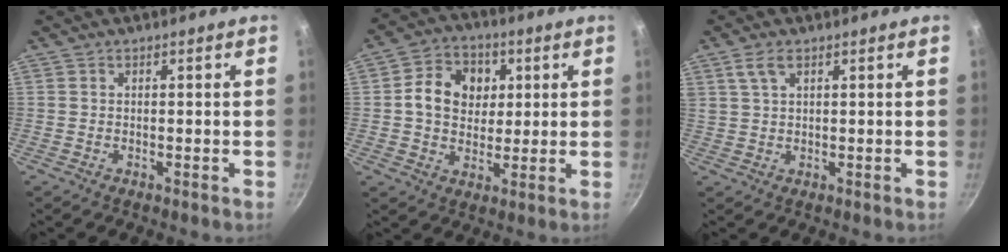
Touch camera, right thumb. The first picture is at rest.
{"total": 10.7, "force": [2.2, 8.7, 5.8], "torque": [-0.069, 0.005, 0.026]}
{"total": 3.5, "force": [1.8, 1.7, 2.4], "torque": [-0.043, -0.001, 0.039]}